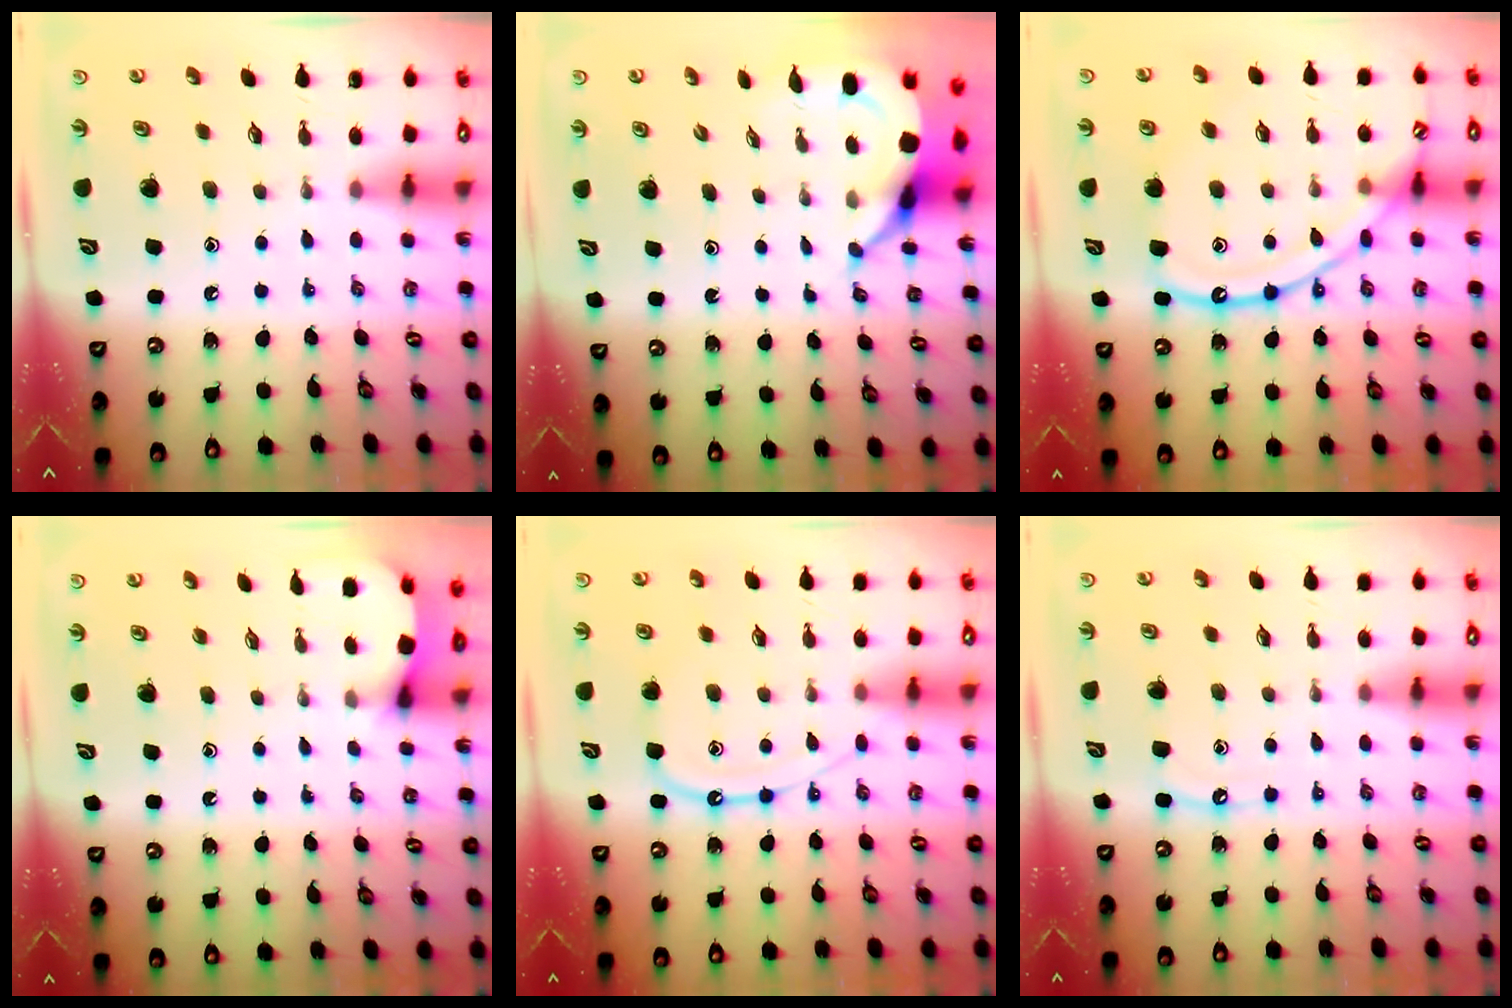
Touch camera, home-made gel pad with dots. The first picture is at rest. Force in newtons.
{"total": 5.5, "press": 5.4, "slide": 0.6}
{"total": 16.4, "press": 16.3, "slide": 1.4}
{"total": 3.0, "press": 3.0, "slide": 0.4}
{"total": 11.0, "press": 11.0, "slide": 0.8}
{"total": 4.9, "press": 4.9, "slide": 0.5}